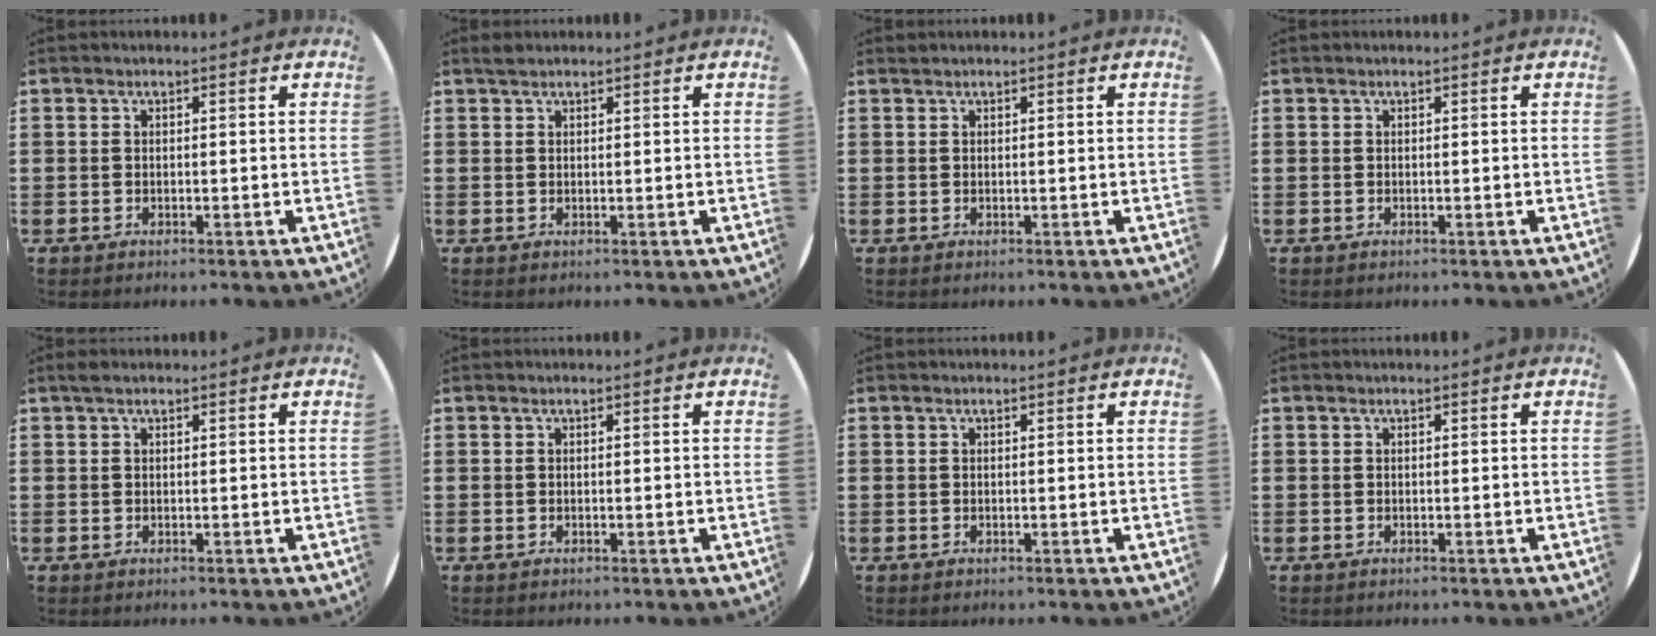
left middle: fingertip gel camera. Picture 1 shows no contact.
{"total": 0.9, "force": [0.9, 0.3, 0.2], "torque": [-0.004, 0.002, 0.016]}
{"total": 0.0}
{"total": 0.0}
{"total": 0.7, "force": [0.5, 0.3, 0.4], "torque": [-0.008, 0.005, 0.008]}
{"total": 0.0}
{"total": 0.0}
{"total": 0.0}